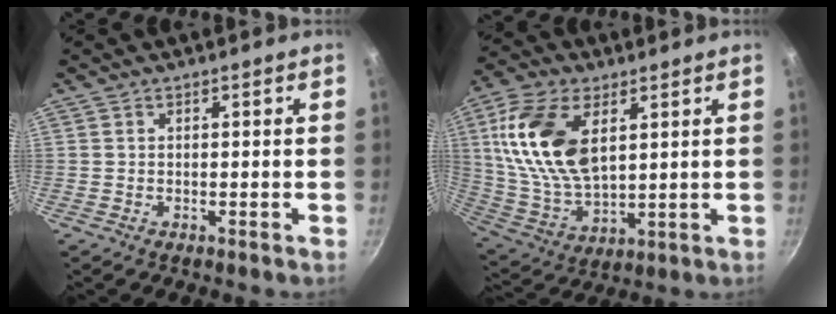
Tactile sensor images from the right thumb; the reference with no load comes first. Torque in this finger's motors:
{"motor_torque": [1.33, 2.62, 1.82, 0.73, 0.30]}